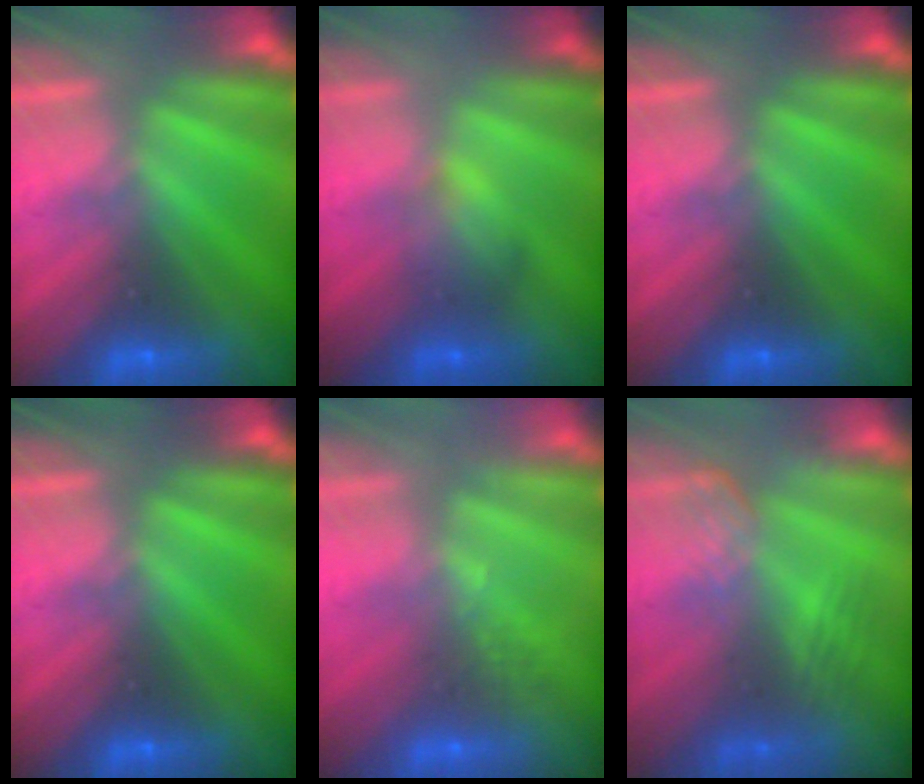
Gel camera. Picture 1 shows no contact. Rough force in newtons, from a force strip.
{"total": 2.1}
{"total": 0.0}
{"total": 0.0}
{"total": 2.4}
{"total": 2.7}